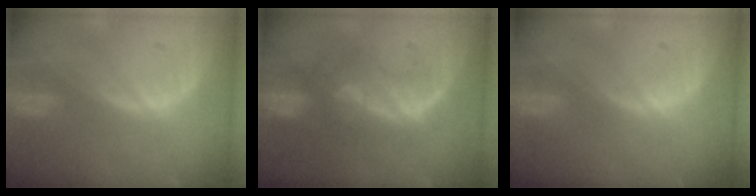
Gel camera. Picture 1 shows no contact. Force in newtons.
{"total": 9.2, "press": 8.3, "slide": 4.0}
{"total": 0.0}